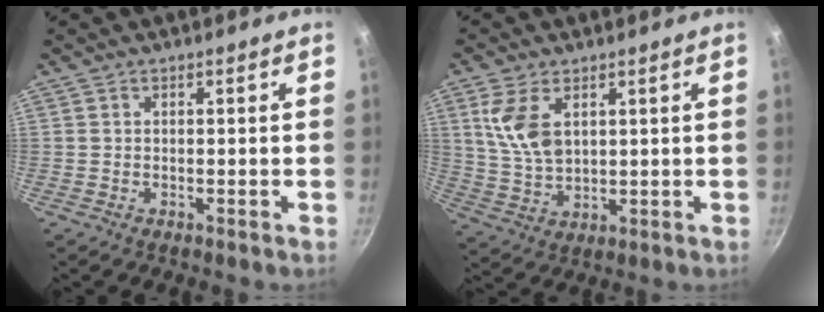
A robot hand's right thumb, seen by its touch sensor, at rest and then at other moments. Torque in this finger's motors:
{"motor_torque": [0.05, 0.12, 0.40, 0.68, 0.09]}